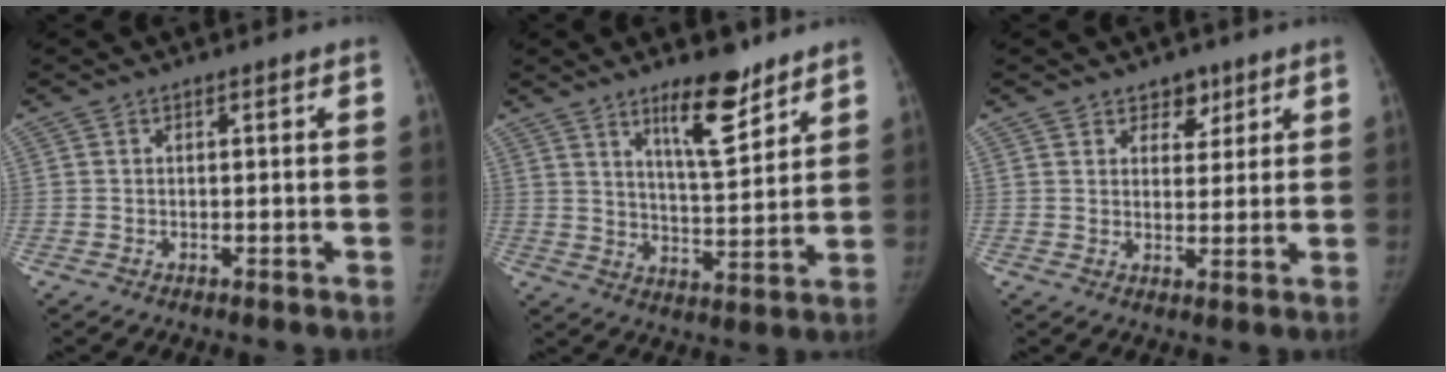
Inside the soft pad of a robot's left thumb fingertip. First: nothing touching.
{"total": 10.7, "force": [7.4, 3.0, 7.2], "torque": [-0.095, -0.057, 0.124]}
{"total": 4.2, "force": [2.8, 2.7, 1.6], "torque": [0.007, -0.017, 0.043]}